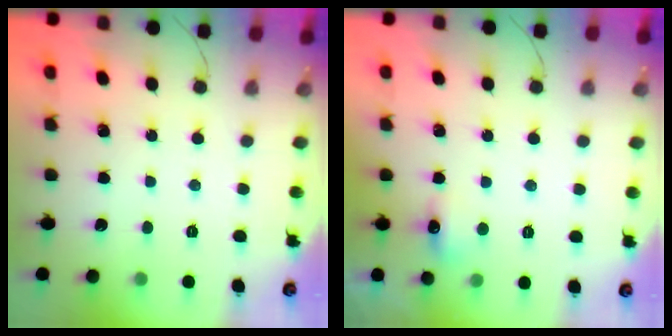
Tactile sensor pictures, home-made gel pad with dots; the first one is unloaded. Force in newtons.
{"total": 5.2, "press": 5.0, "slide": 1.3}